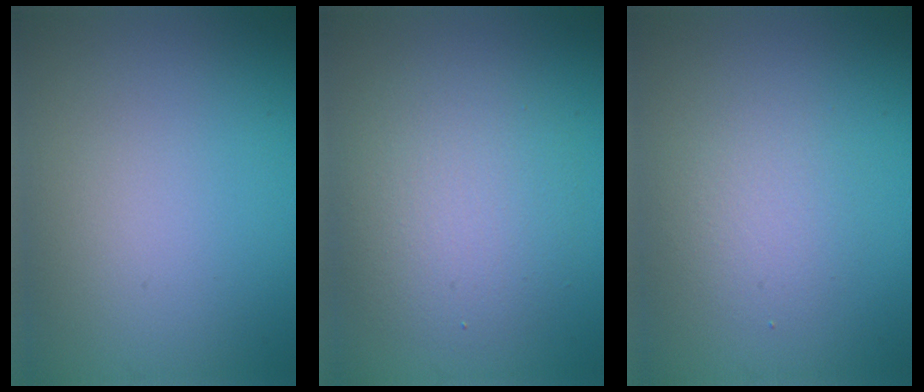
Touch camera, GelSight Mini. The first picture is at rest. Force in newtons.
{"total": 4.6, "press": 4.6, "slide": 0.4}
{"total": 2.4, "press": 2.4, "slide": 0.4}